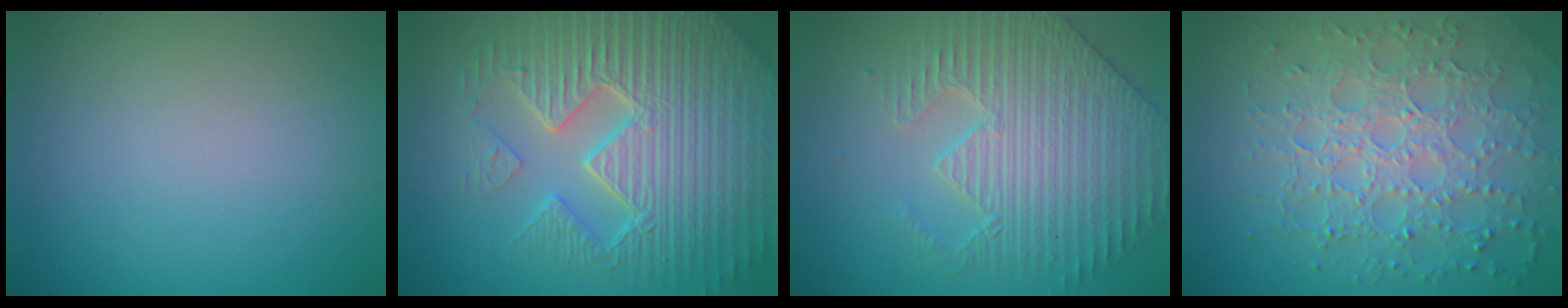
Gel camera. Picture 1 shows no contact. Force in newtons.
{"total": 10.5, "press": 7.0, "slide": 7.8}
{"total": 4.4, "press": 4.4, "slide": 0.3}
{"total": 7.7, "press": 5.6, "slide": 5.2}